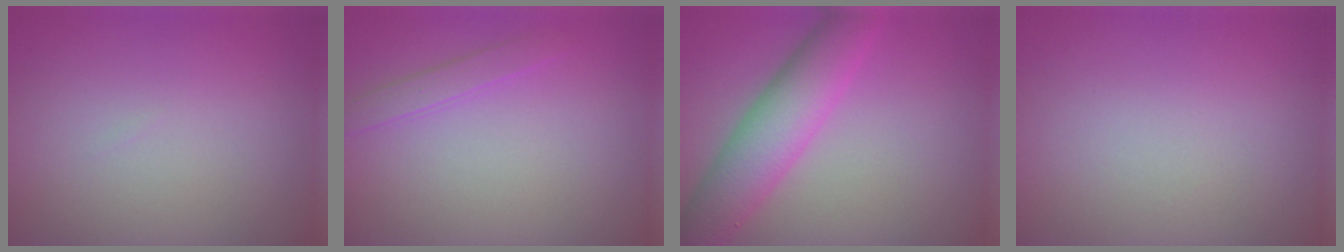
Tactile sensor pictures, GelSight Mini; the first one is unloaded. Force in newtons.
{"total": 1.3, "press": 1.3, "slide": 0.1}
{"total": 6.4, "press": 6.4, "slide": 0.0}
{"total": 0.0}